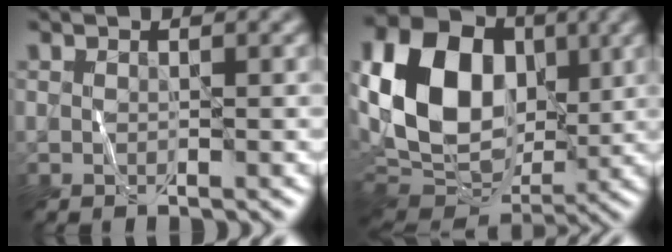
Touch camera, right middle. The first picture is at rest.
{"total": 14.4, "force": [2.3, 10.5, 9.6], "torque": [-0.191, 0.019, 0.029]}